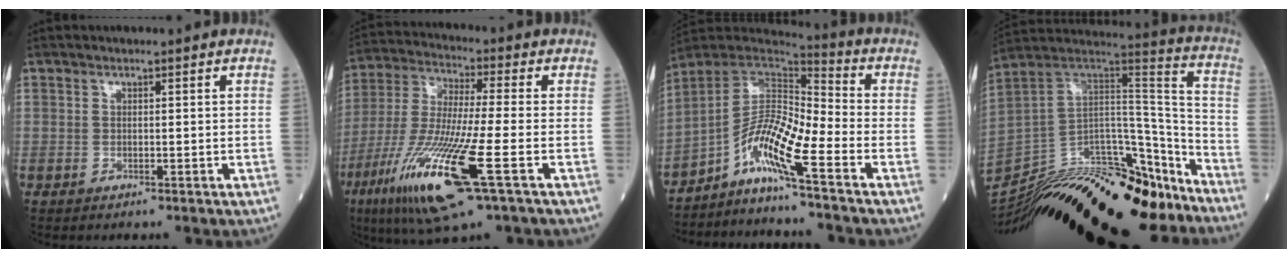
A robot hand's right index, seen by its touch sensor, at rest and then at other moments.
{"total": 18.2, "force": [-7.6, 1.3, 16.5], "torque": [-0.370, -0.042, -0.144]}
{"total": 10.4, "force": [-5.8, 0.6, 8.6], "torque": [-0.161, 0.012, -0.115]}
{"total": 28.8, "force": [-24.5, 6.8, 13.4], "torque": [-0.225, 0.017, -0.381]}